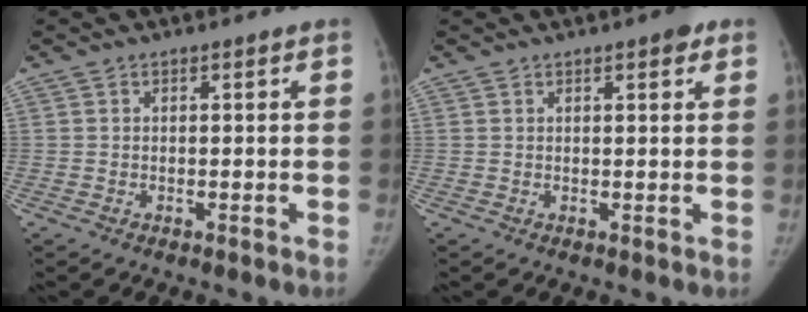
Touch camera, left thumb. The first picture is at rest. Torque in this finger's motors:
{"motor_torque": [1.30, 0.69, 0.28, -0.37, 0.05]}